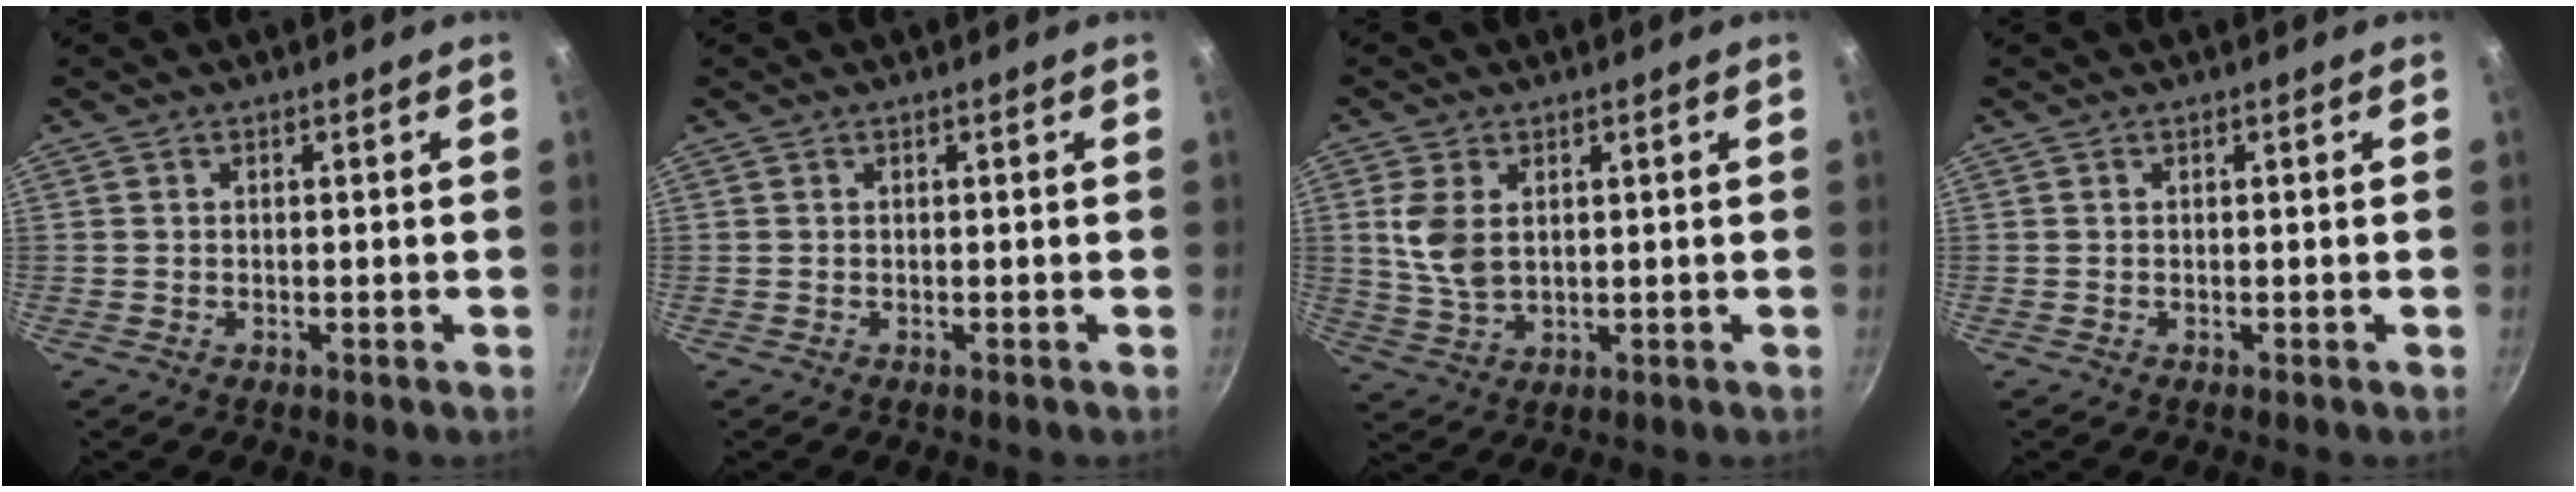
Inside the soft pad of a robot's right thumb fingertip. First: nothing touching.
{"total": 0.0}
{"total": 7.0, "force": [1.6, 4.3, 5.3], "torque": [-0.108, -0.011, 0.035]}
{"total": 0.0}